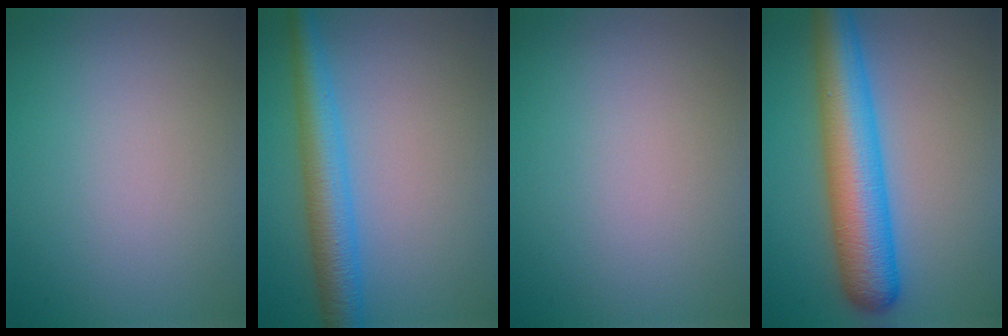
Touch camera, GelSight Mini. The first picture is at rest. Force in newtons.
{"total": 4.9, "press": 4.9, "slide": 0.3}
{"total": 0.0}
{"total": 8.4, "press": 8.4, "slide": 0.2}